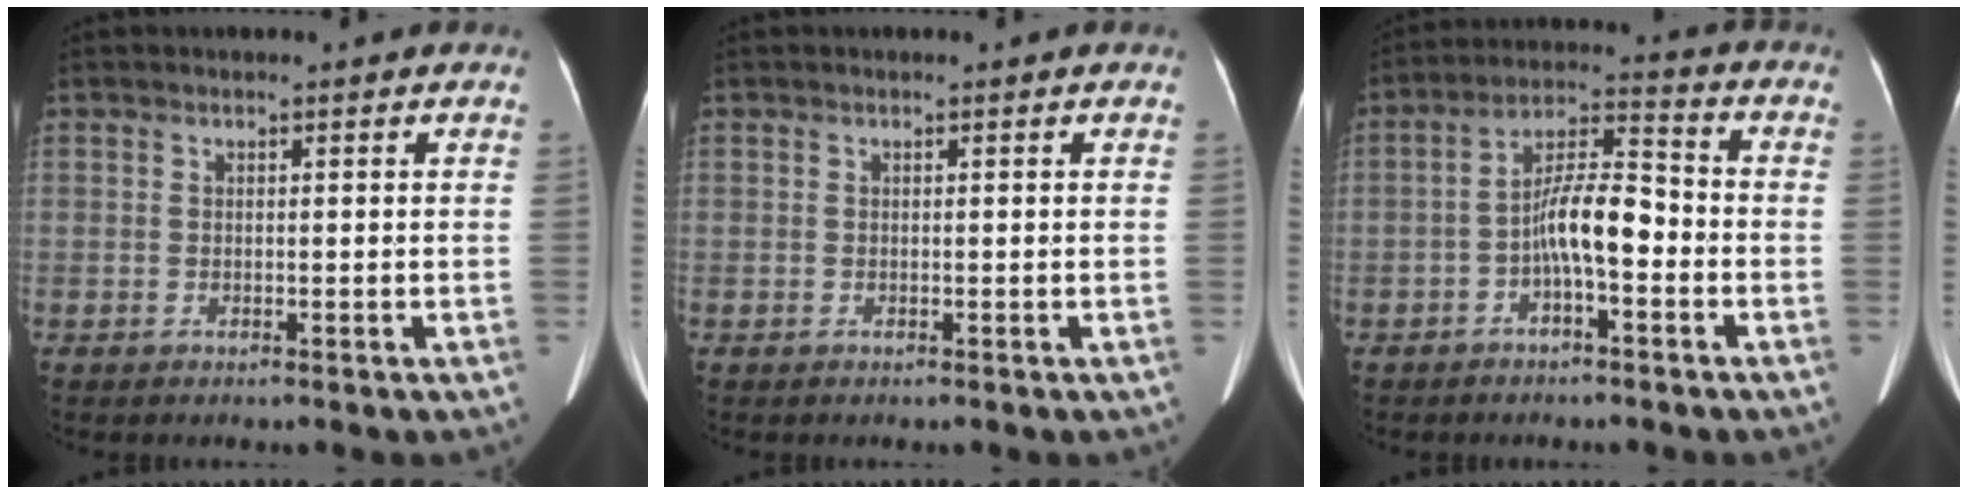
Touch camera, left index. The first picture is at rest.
{"total": 0.0}
{"total": 8.2, "force": [-2.7, 2.2, 7.4], "torque": [-0.140, 0.023, -0.048]}